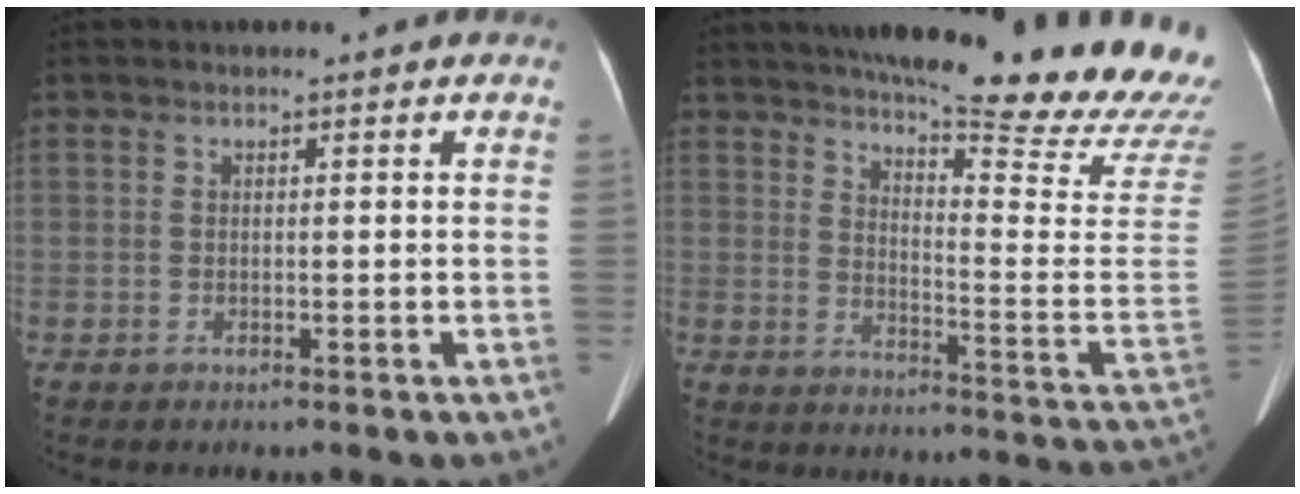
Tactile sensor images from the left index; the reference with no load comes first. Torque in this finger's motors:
{"motor_torque": [0.77, -1.37, 0.46, 0.10]}